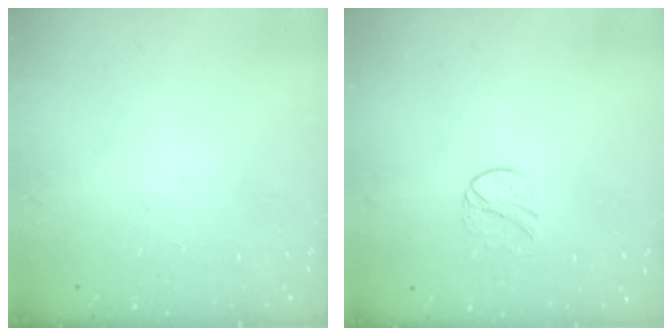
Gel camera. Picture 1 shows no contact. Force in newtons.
{"total": 7.3, "press": 7.3, "slide": 0.6}